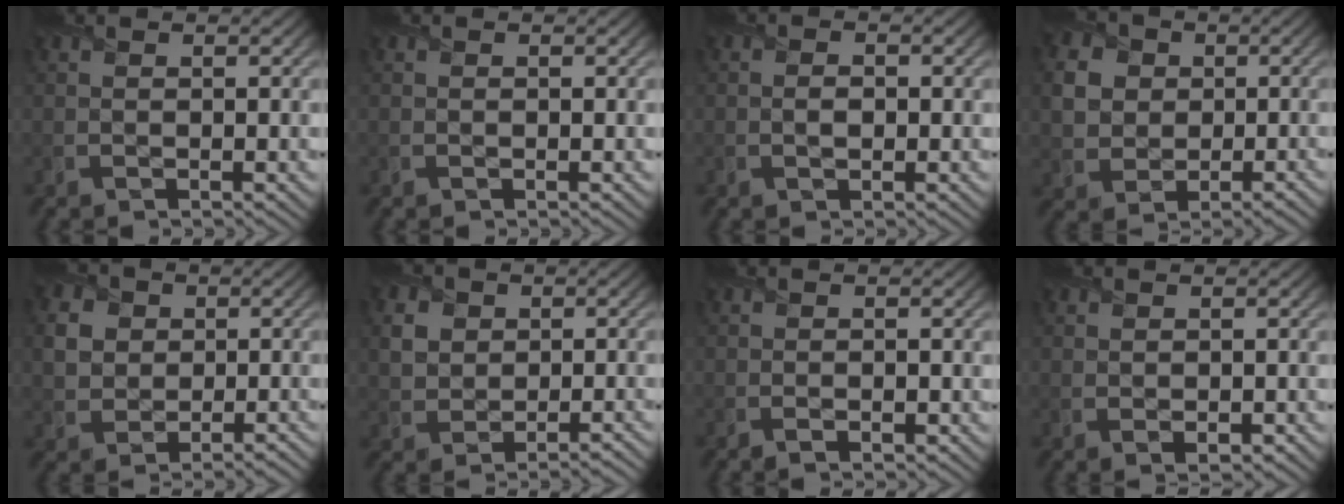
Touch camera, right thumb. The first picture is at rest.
{"total": 0.0}
{"total": 1.5, "force": [-0.1, 0.9, 1.3], "torque": [-0.019, 0.003, -0.004]}
{"total": 5.6, "force": [0.6, 4.9, 2.6], "torque": [-0.066, 0.003, 0.006]}
{"total": 4.6, "force": [0.4, 4.0, 2.2], "torque": [-0.049, 0.003, 0.001]}
{"total": 4.0, "force": [0.4, 3.4, 2.1], "torque": [-0.041, 0.000, 0.003]}
{"total": 1.2, "force": [-0.5, 0.4, 1.1], "torque": [-0.022, 0.002, -0.008]}
{"total": 1.8, "force": [-0.3, 1.1, 1.4], "torque": [-0.024, -0.010, 0.003]}